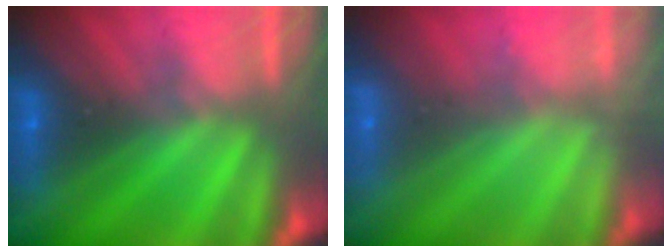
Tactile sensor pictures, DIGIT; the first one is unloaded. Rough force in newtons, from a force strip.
{"total": 2.4}